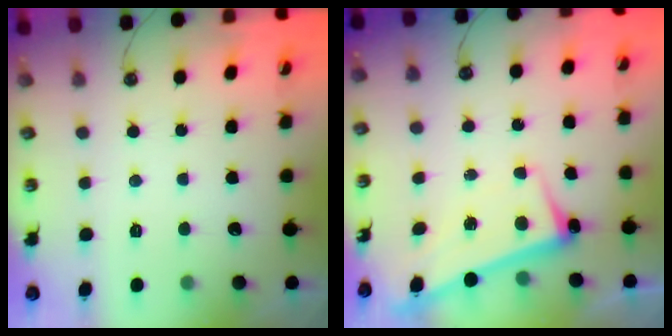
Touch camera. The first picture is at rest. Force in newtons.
{"total": 2.6, "press": 2.4, "slide": 0.9}